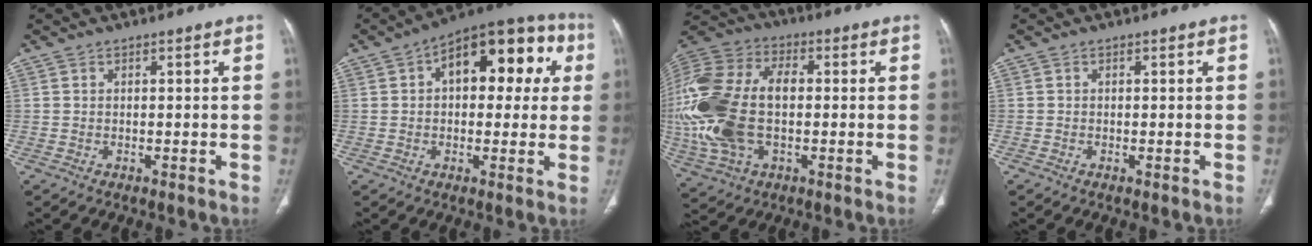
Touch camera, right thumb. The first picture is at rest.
{"total": 17.8, "force": [4.6, 9.6, 14.2], "torque": [-0.147, 0.036, 0.057]}
{"total": 26.8, "force": [-0.9, 16.3, 21.2], "torque": [-0.521, 0.012, -0.006]}
{"total": 0.0}